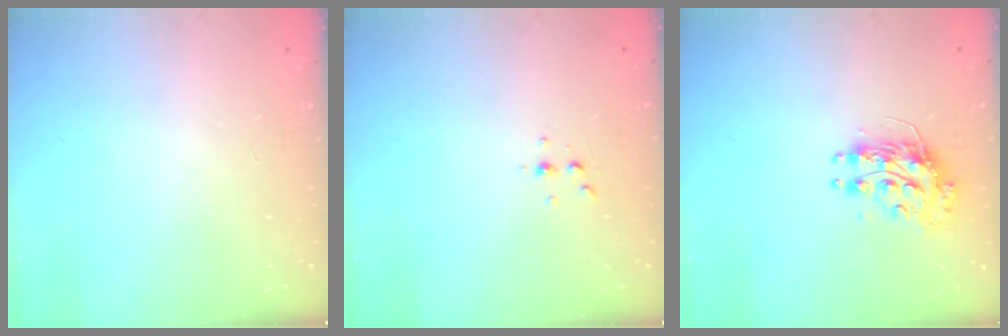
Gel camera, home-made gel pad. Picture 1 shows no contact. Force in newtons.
{"total": 3.1, "press": 3.1, "slide": 0.5}
{"total": 10.5, "press": 10.5, "slide": 0.3}